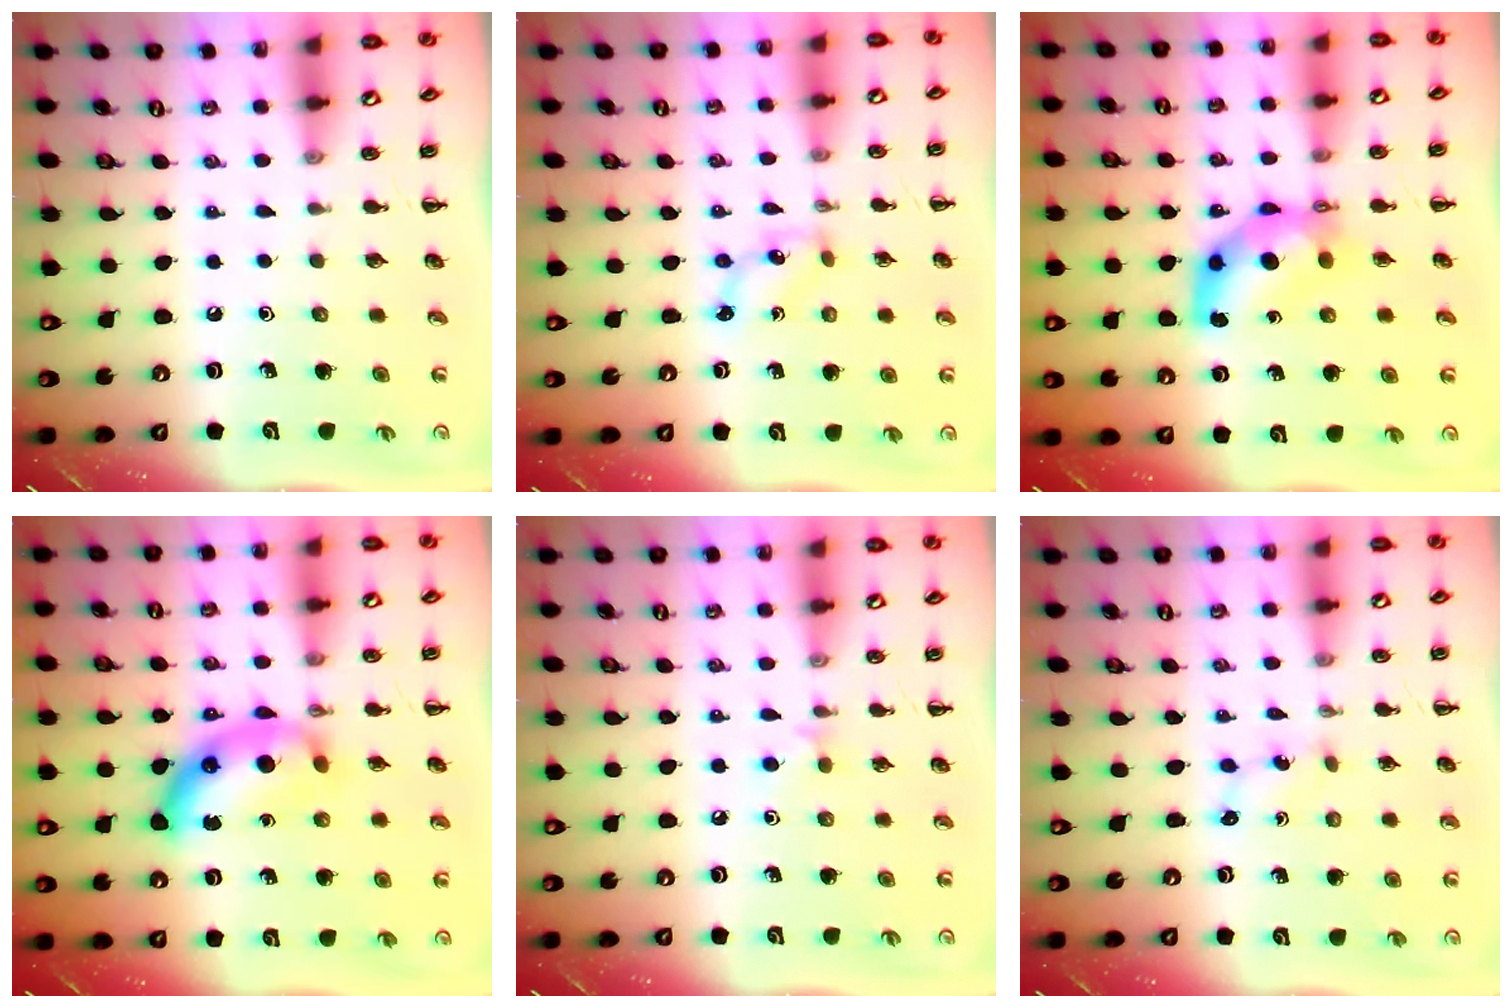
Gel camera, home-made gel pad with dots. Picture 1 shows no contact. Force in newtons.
{"total": 1.9, "press": 1.9, "slide": 0.3}
{"total": 7.1, "press": 7.0, "slide": 1.4}
{"total": 12.7, "press": 12.7, "slide": 0.4}
{"total": 4.1, "press": 3.8, "slide": 1.5}
{"total": 1.3, "press": 1.2, "slide": 0.4}